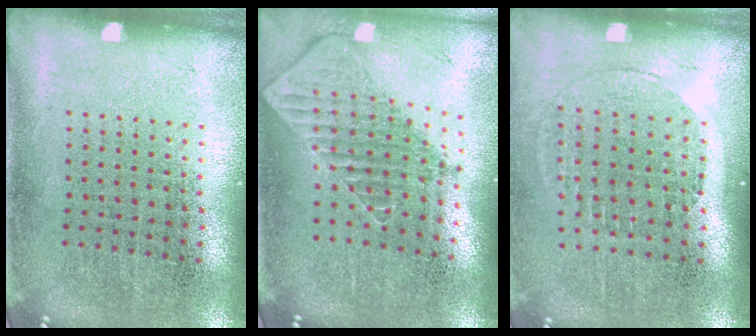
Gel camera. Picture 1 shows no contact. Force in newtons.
{"total": 1.9, "press": 1.5, "slide": 1.3}
{"total": 1.5, "press": 1.3, "slide": 0.7}